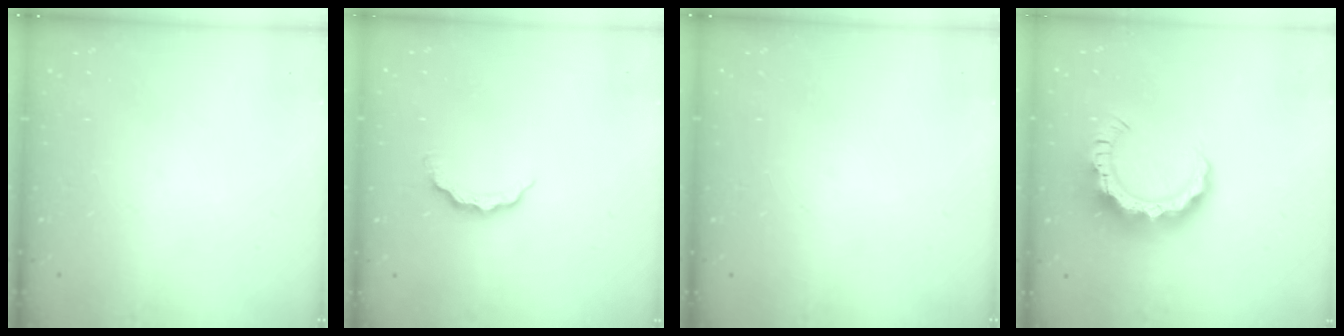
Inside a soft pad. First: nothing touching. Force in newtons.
{"total": 5.3, "press": 5.3, "slide": 0.6}
{"total": 0.0}
{"total": 11.1, "press": 11.1, "slide": 1.1}